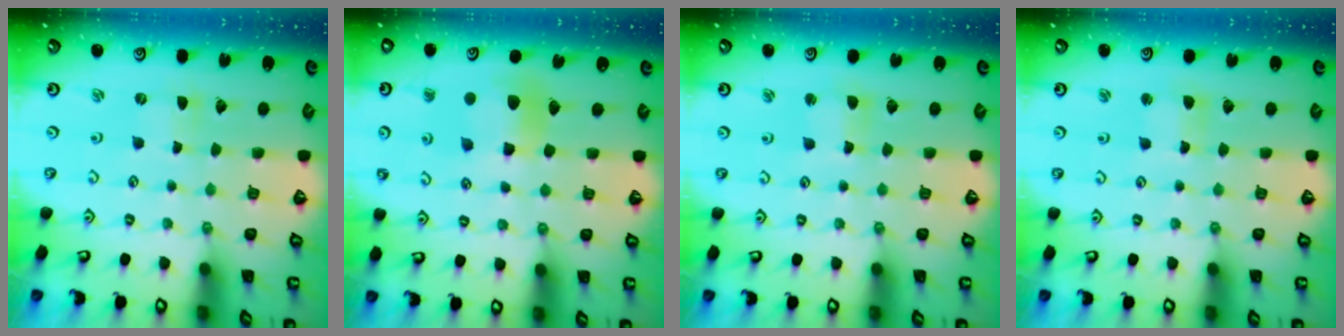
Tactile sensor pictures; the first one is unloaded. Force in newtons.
{"total": 7.7, "press": 7.6, "slide": 1.1}
{"total": 1.9, "press": 1.9, "slide": 0.3}
{"total": 2.0, "press": 2.0, "slide": 0.3}